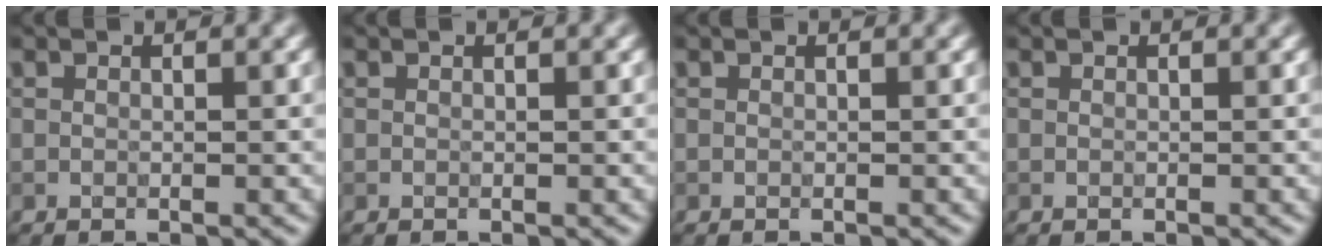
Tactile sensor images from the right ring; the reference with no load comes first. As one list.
[{"total": 0.0}, {"total": 0.0}, {"total": 0.0}]